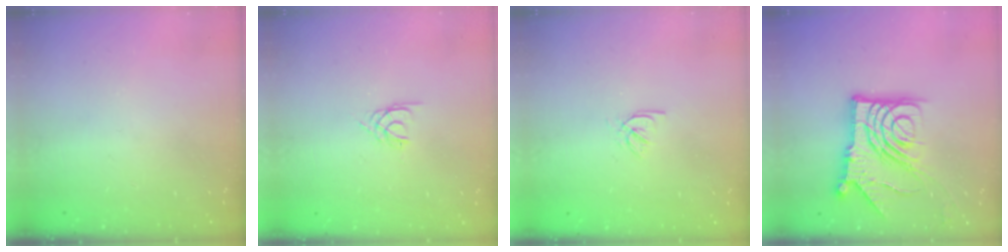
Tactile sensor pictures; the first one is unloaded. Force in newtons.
{"total": 1.6, "press": 1.6, "slide": 0.3}
{"total": 2.3, "press": 2.2, "slide": 0.3}
{"total": 17.5, "press": 17.4, "slide": 1.9}